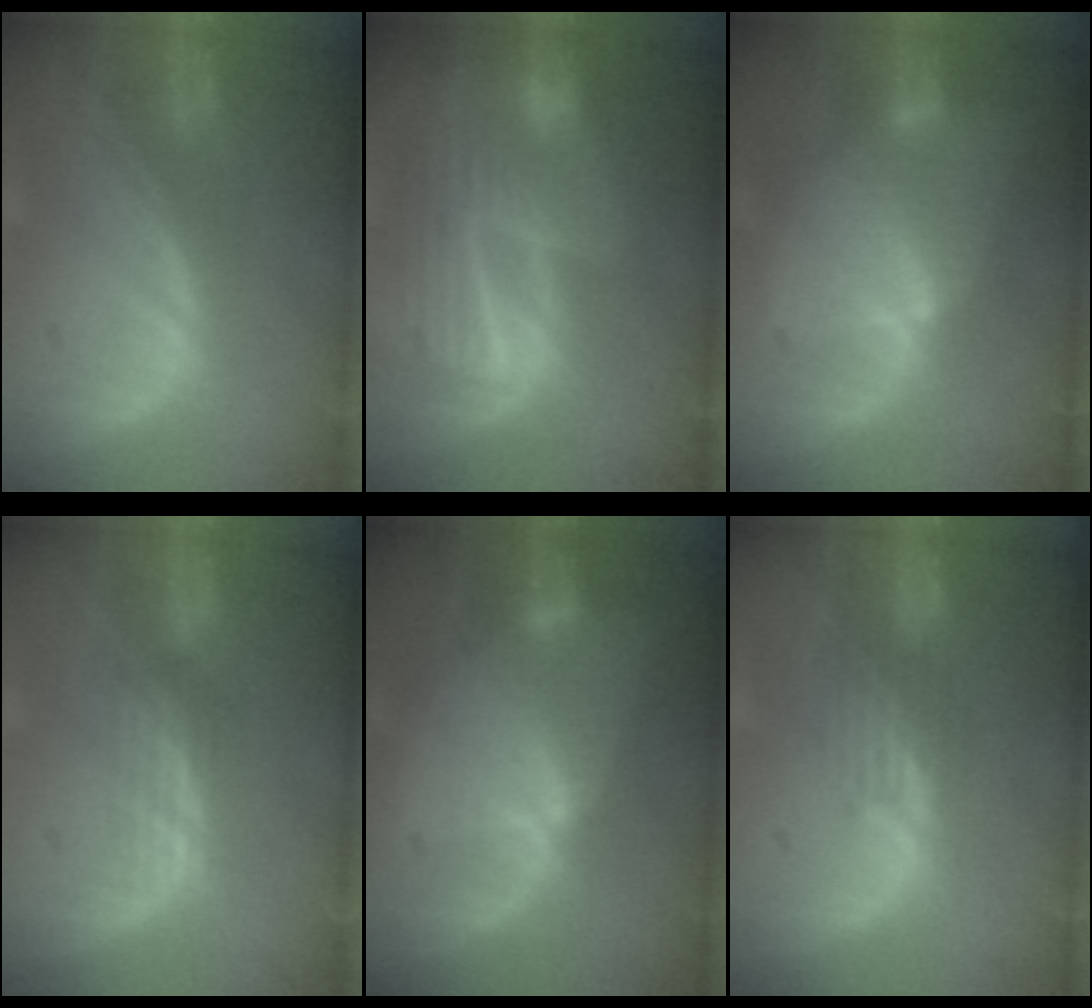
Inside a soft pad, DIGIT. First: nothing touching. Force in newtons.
{"total": 10.1, "press": 8.8, "slide": 5.0}
{"total": 6.5, "press": 5.7, "slide": 3.2}
{"total": 2.4, "press": 2.3, "slide": 0.5}
{"total": 6.5, "press": 5.8, "slide": 3.0}
{"total": 3.5, "press": 3.1, "slide": 1.6}